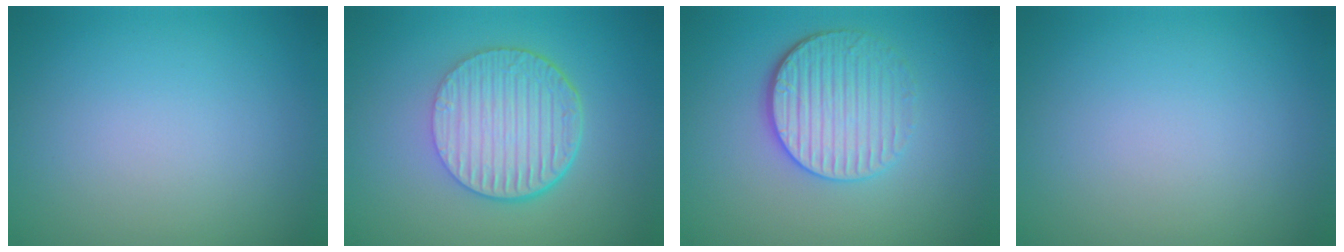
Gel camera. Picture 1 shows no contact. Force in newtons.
{"total": 6.7, "press": 4.5, "slide": 5.0}
{"total": 4.0, "press": 3.4, "slide": 2.0}
{"total": 0.0}